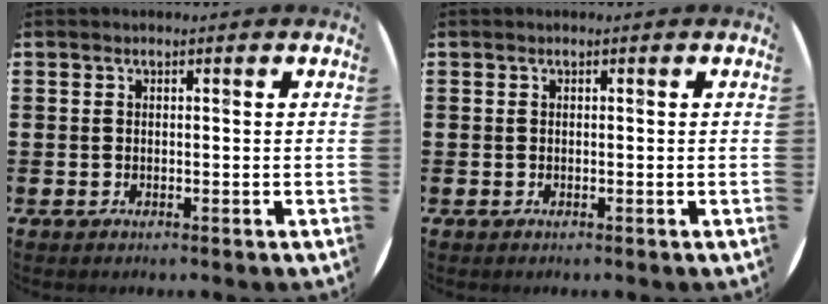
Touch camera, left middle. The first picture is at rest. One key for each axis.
{"total": 0.0}